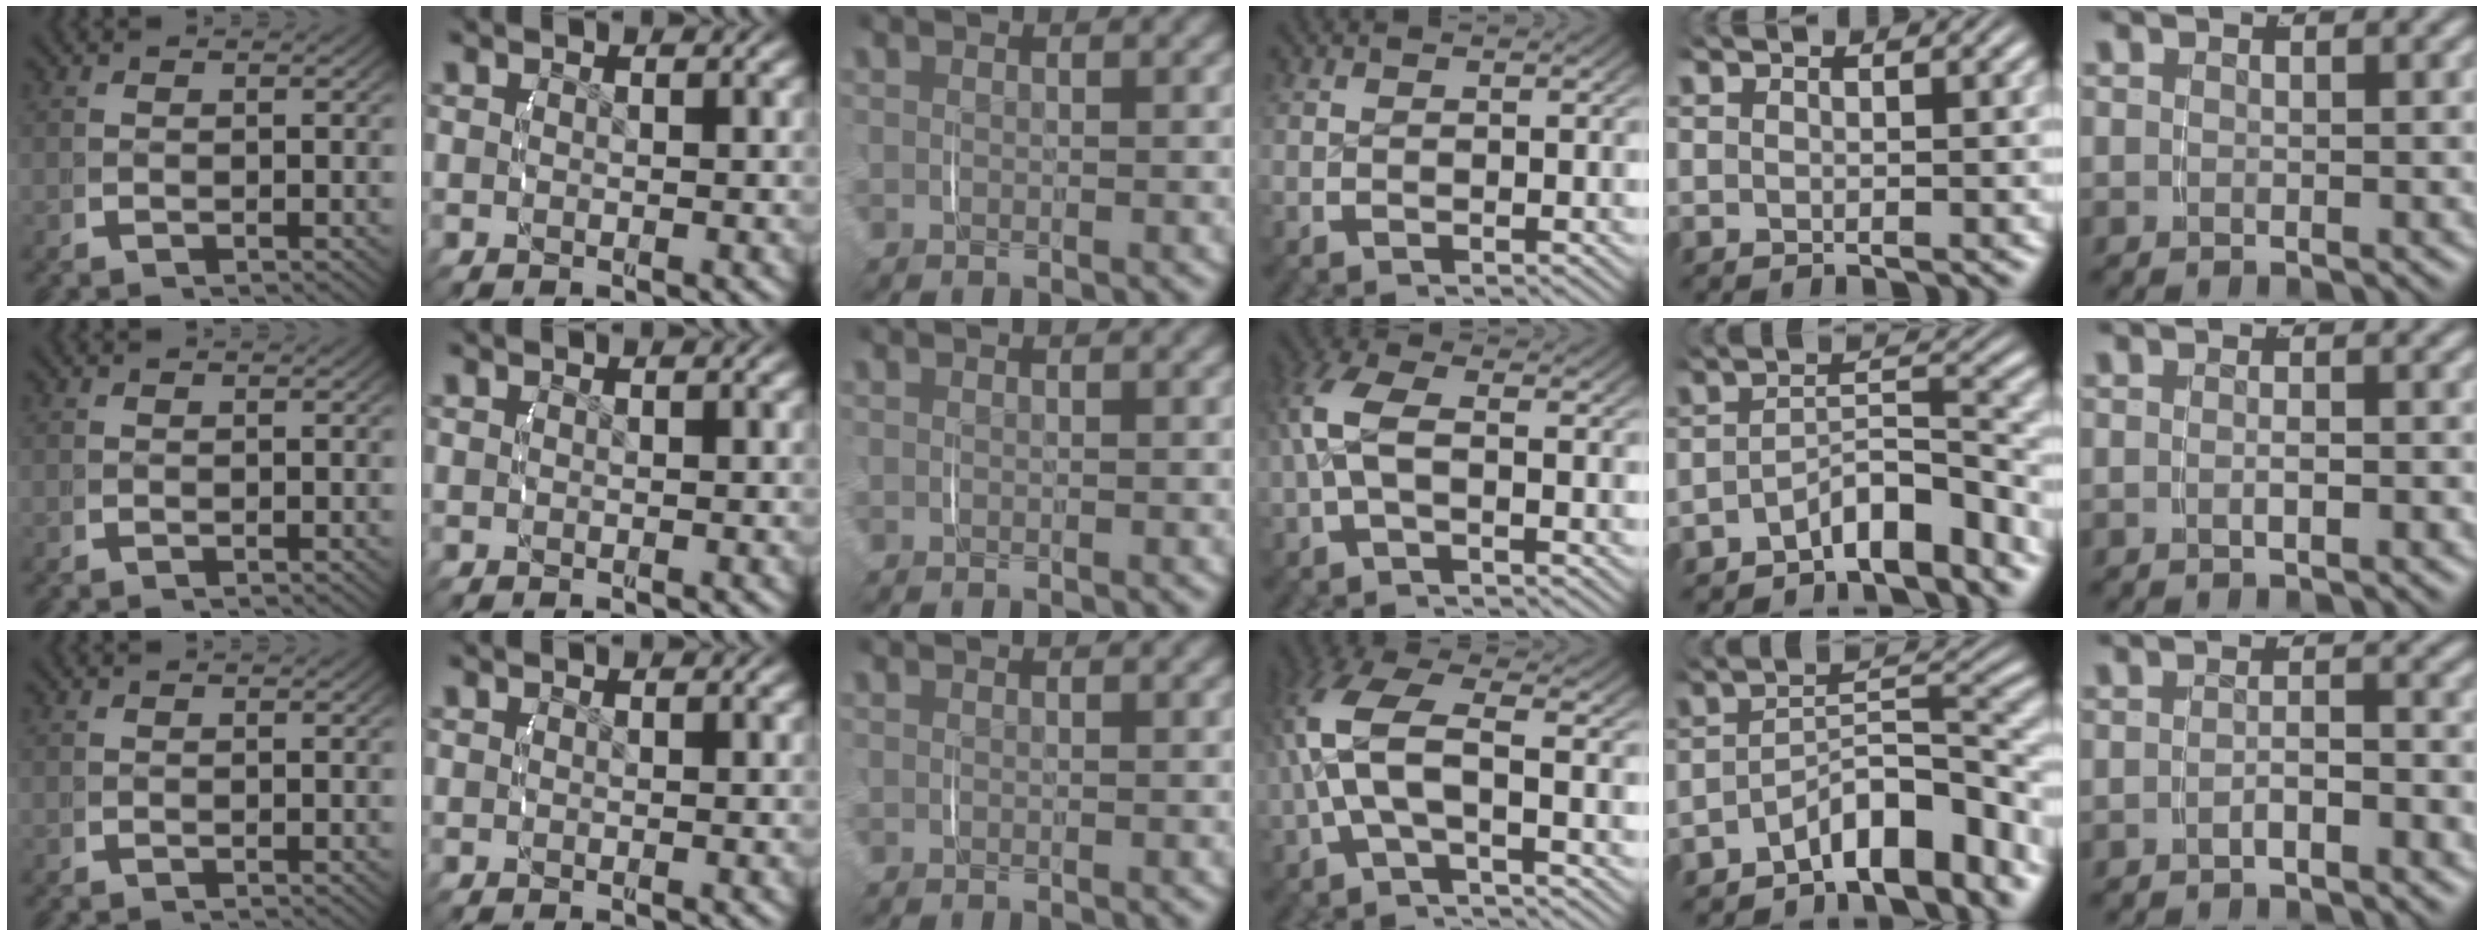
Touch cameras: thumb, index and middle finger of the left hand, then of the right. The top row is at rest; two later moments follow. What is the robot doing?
{"motion": "lift_and_place", "object": "toothpaste"}